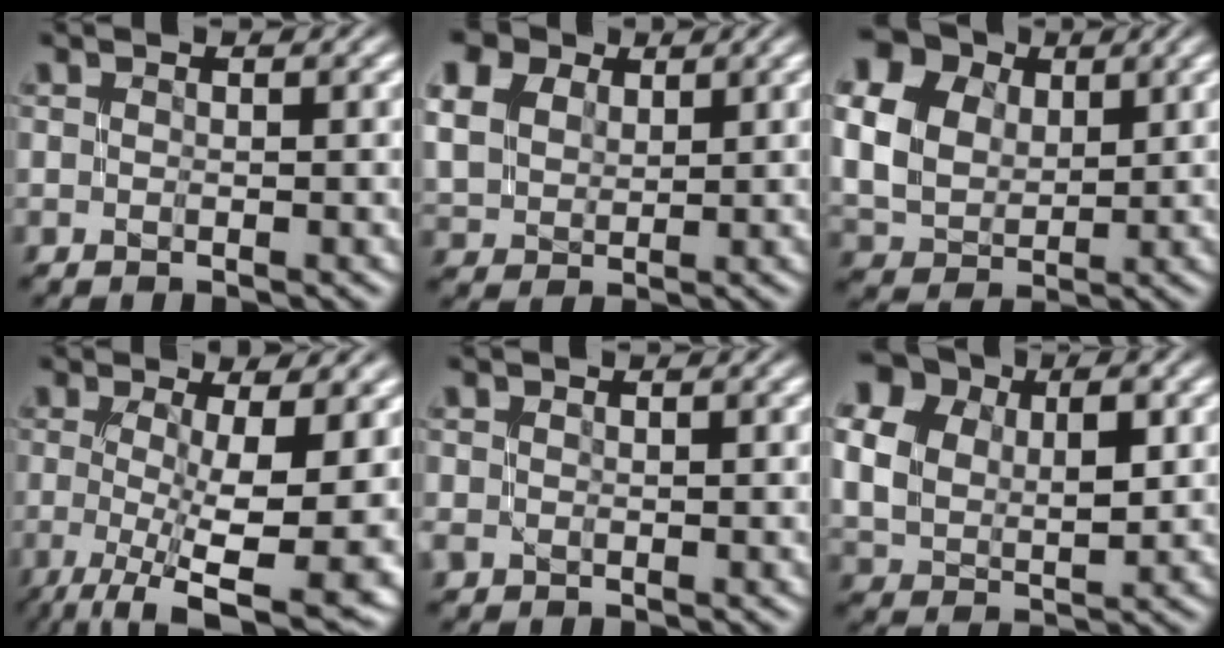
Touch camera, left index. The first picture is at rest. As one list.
[{"total": 11.6, "force": [5.8, 8.2, 5.8], "torque": [-0.155, 0.032, 0.100]}, {"total": 15.4, "force": [5.7, 12.4, 7.1], "torque": [-0.196, 0.029, 0.098]}, {"total": 10.2, "force": [-1.5, 2.6, 9.7], "torque": [-0.138, -0.012, -0.021]}, {"total": 1.0, "force": [-0.2, 0.9, 0.3], "torque": [-0.005, -0.003, -0.006]}, {"total": 12.0, "force": [4.0, 9.0, 6.8], "torque": [-0.138, 0.031, 0.084]}]